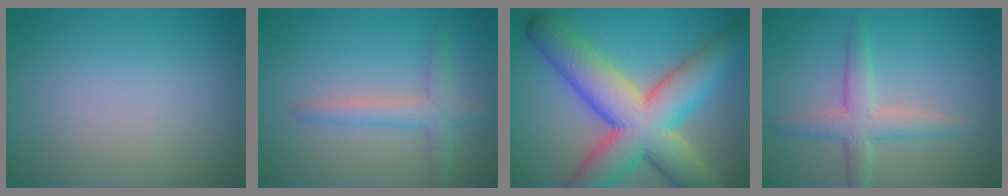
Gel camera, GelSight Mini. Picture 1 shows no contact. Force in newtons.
{"total": 2.6, "press": 2.6, "slide": 0.2}
{"total": 12.7, "press": 12.7, "slide": 0.5}
{"total": 3.2, "press": 3.2, "slide": 0.1}